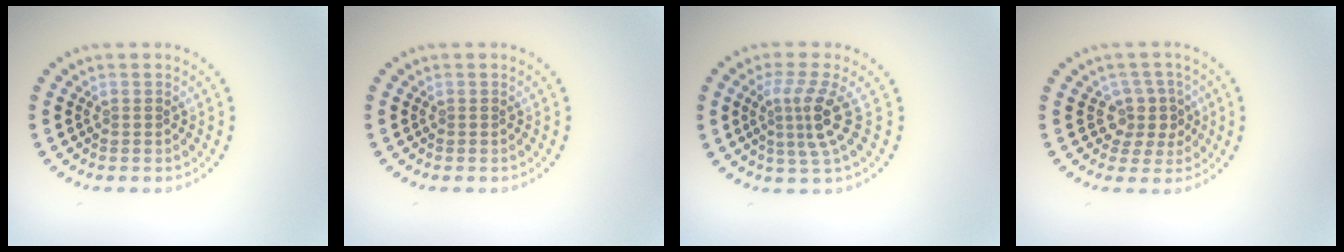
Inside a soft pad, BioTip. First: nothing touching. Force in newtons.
{"total": 0.0}
{"total": 3.5, "press": 2.4, "slide": 2.5}
{"total": 2.7, "press": 2.2, "slide": 1.6}